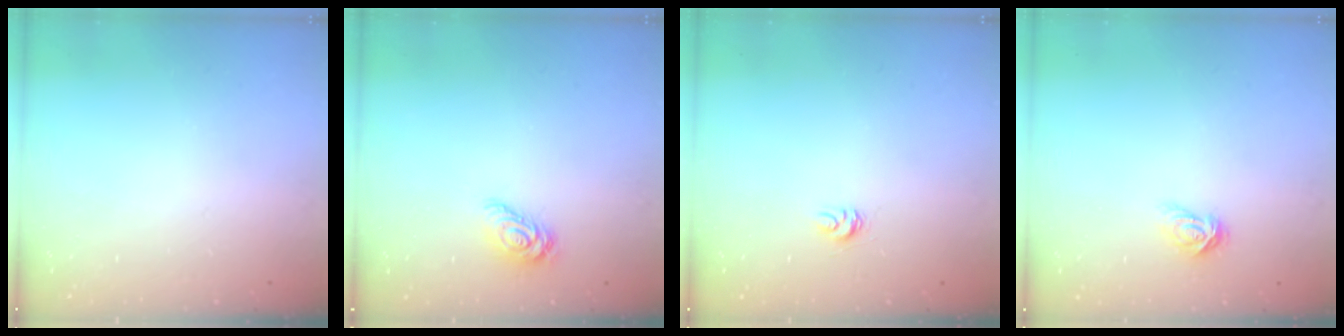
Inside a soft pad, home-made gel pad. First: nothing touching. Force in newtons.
{"total": 8.0, "press": 8.0, "slide": 0.3}
{"total": 4.3, "press": 4.3, "slide": 0.5}
{"total": 4.1, "press": 4.1, "slide": 0.4}